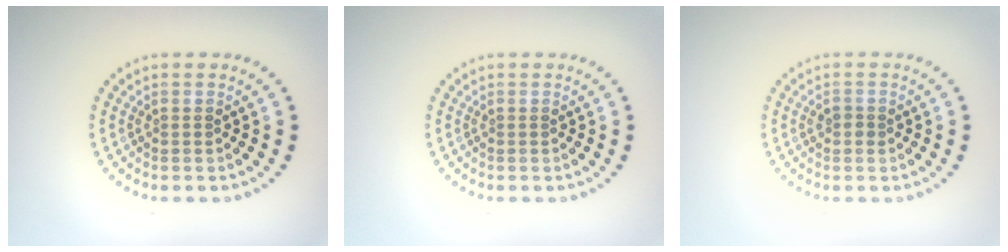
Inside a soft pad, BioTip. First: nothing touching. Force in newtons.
{"total": 0.0}
{"total": 0.9, "press": 0.9, "slide": 0.1}